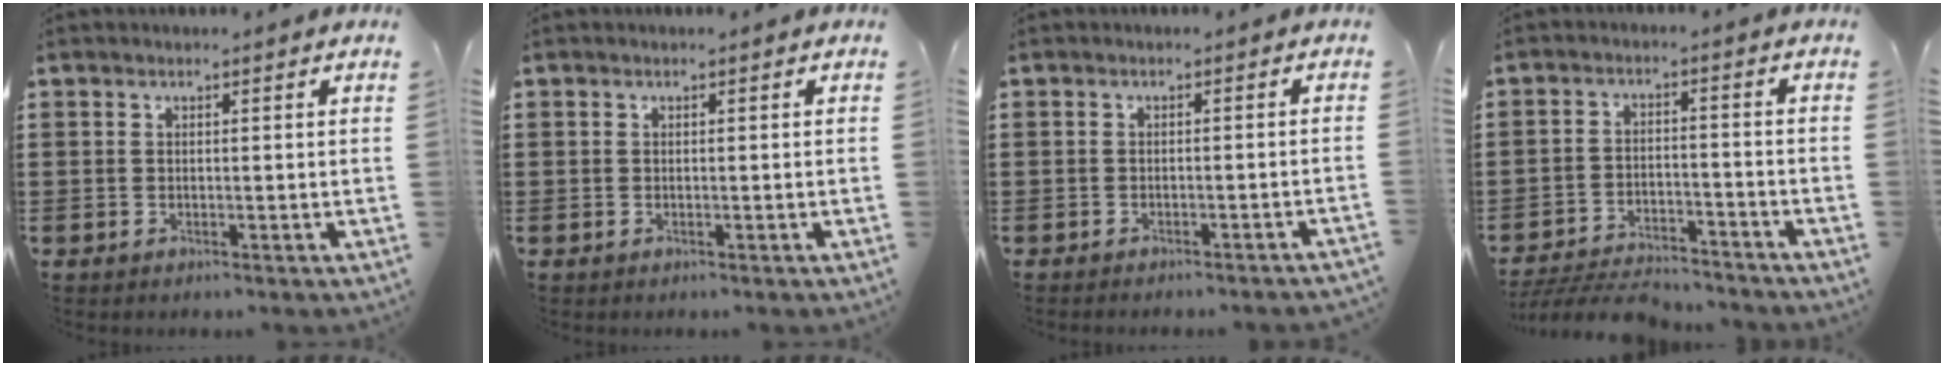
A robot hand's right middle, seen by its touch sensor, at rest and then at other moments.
{"total": 0.0}
{"total": 1.2, "force": [-1.2, -0.1, 0.3], "torque": [-0.005, 0.003, -0.024]}
{"total": 5.7, "force": [-5.5, 0.8, 1.3], "torque": [-0.024, 0.008, -0.110]}